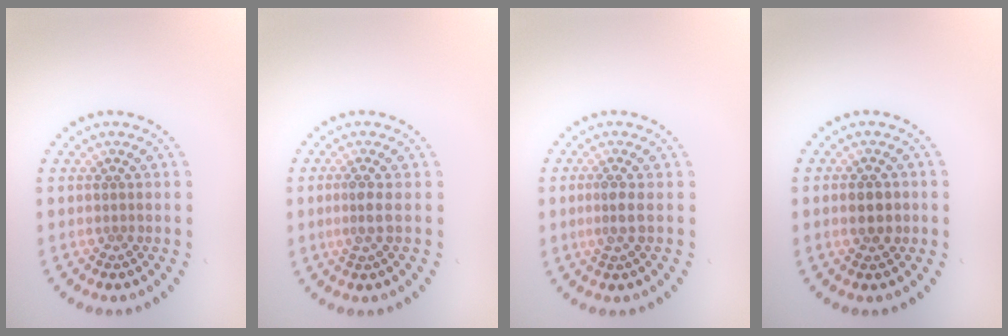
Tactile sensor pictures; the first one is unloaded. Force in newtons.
{"total": 1.9, "press": 1.4, "slide": 1.3}
{"total": 1.9, "press": 1.4, "slide": 1.3}
{"total": 2.5, "press": 2.4, "slide": 0.2}